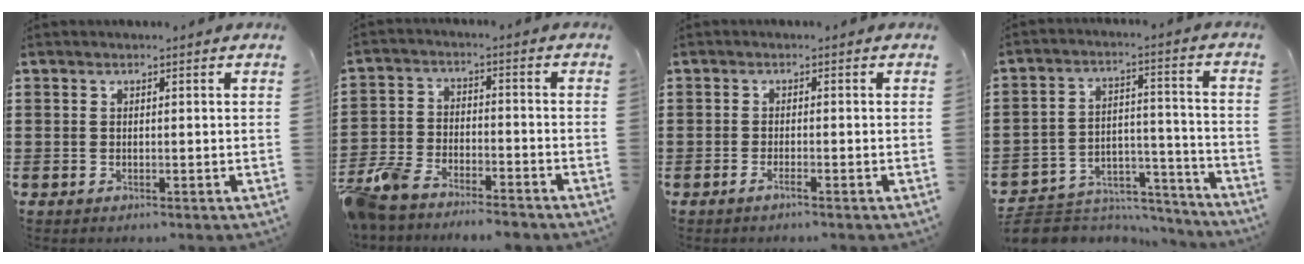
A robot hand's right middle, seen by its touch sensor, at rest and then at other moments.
{"total": 7.1, "force": [-6.8, 1.2, 1.5], "torque": [-0.059, 0.002, -0.142]}
{"total": 1.2, "force": [-0.7, 0.0, 1.0], "torque": [-0.017, -0.002, -0.013]}
{"total": 6.2, "force": [-5.7, 2.3, 0.7], "torque": [-0.017, 0.016, -0.113]}